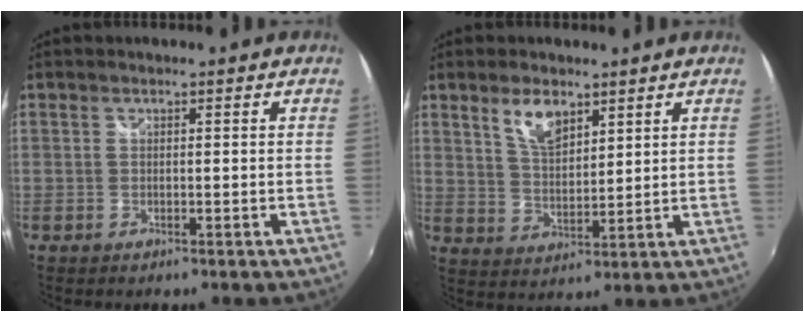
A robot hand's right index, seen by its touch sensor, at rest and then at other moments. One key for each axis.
{"total": 6.7, "fx": 4.2, "fy": 3.0, "fz": 4.2, "tx": -0.075, "ty": 0.004, "tz": 0.081}